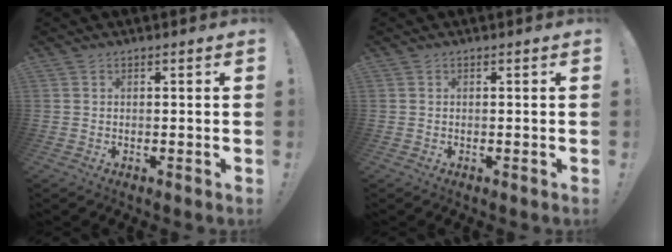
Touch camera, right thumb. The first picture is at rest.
{"total": 0.0}